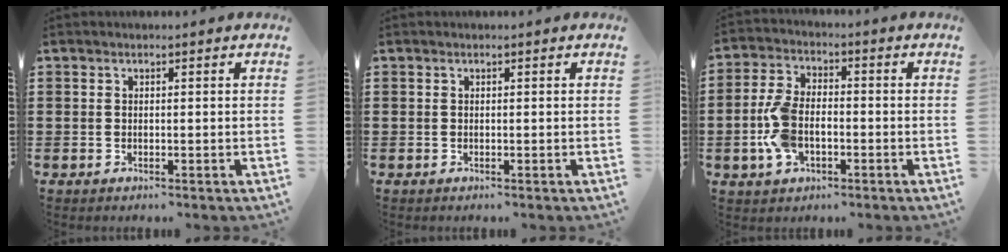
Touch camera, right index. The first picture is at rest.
{"total": 0.0}
{"total": 7.5, "force": [-1.7, 4.3, 5.9], "torque": [-0.144, 0.000, -0.039]}